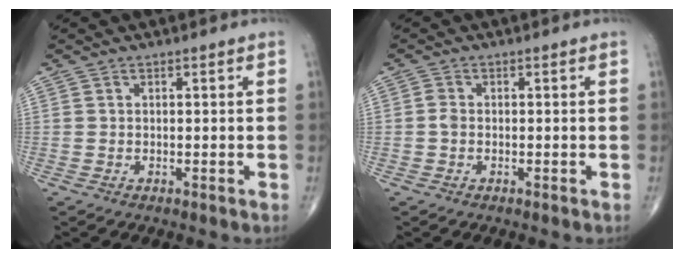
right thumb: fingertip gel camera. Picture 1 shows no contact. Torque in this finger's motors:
{"motor_torque": [0.29, 0.51, 0.15, -0.12, -0.02]}